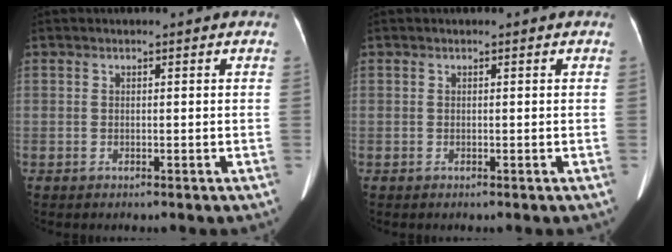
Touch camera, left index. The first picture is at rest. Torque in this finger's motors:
{"motor_torque": [0.00, 0.00, 0.00, 0.00]}